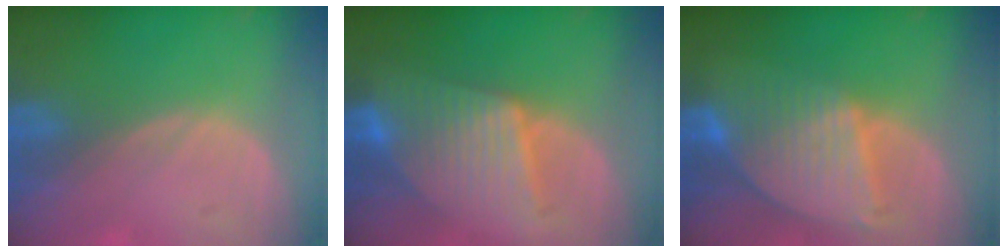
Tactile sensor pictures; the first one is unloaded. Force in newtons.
{"total": 8.9, "press": 8.9, "slide": 0.5}
{"total": 9.2, "press": 7.8, "slide": 4.8}